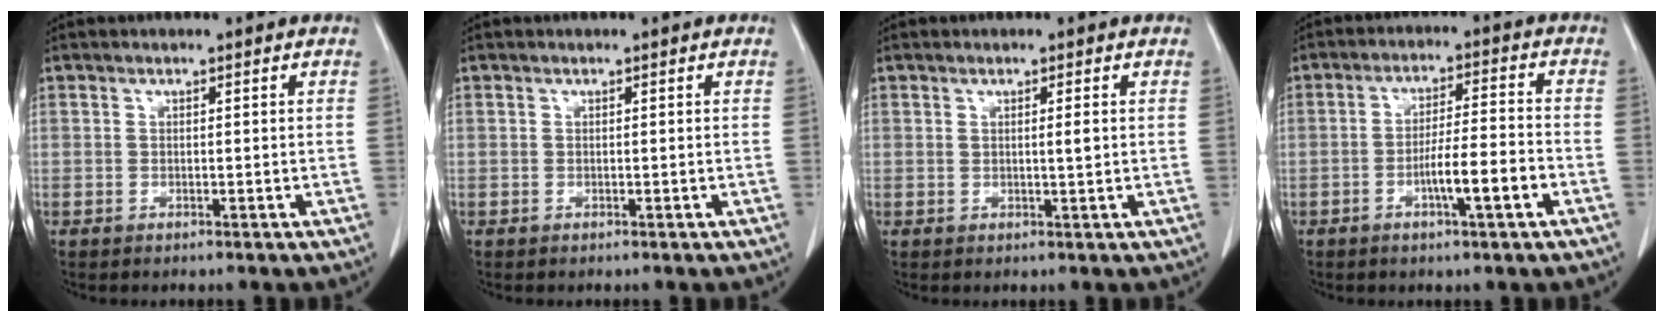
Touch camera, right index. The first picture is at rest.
{"total": 0.0}
{"total": 1.4, "force": [0.3, 0.0, 1.4], "torque": [-0.025, -0.001, 0.004]}
{"total": 7.4, "force": [-2.9, 0.3, 6.8], "torque": [-0.117, 0.003, -0.049]}